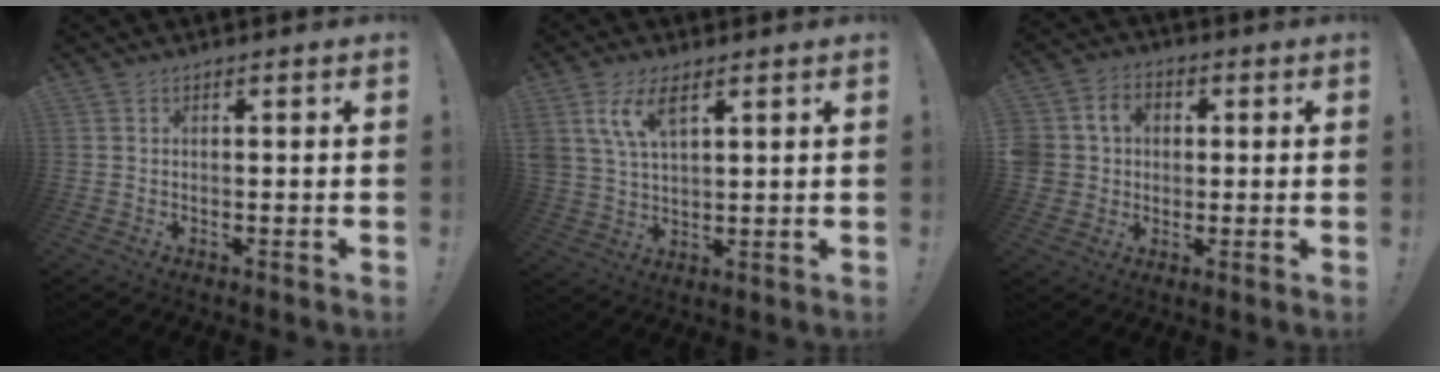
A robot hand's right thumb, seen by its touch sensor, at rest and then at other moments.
{"total": 8.9, "force": [4.7, 4.3, 6.2], "torque": [-0.132, -0.005, 0.091]}
{"total": 7.5, "force": [0.2, 7.1, 2.5], "torque": [-0.049, 0.007, 0.007]}